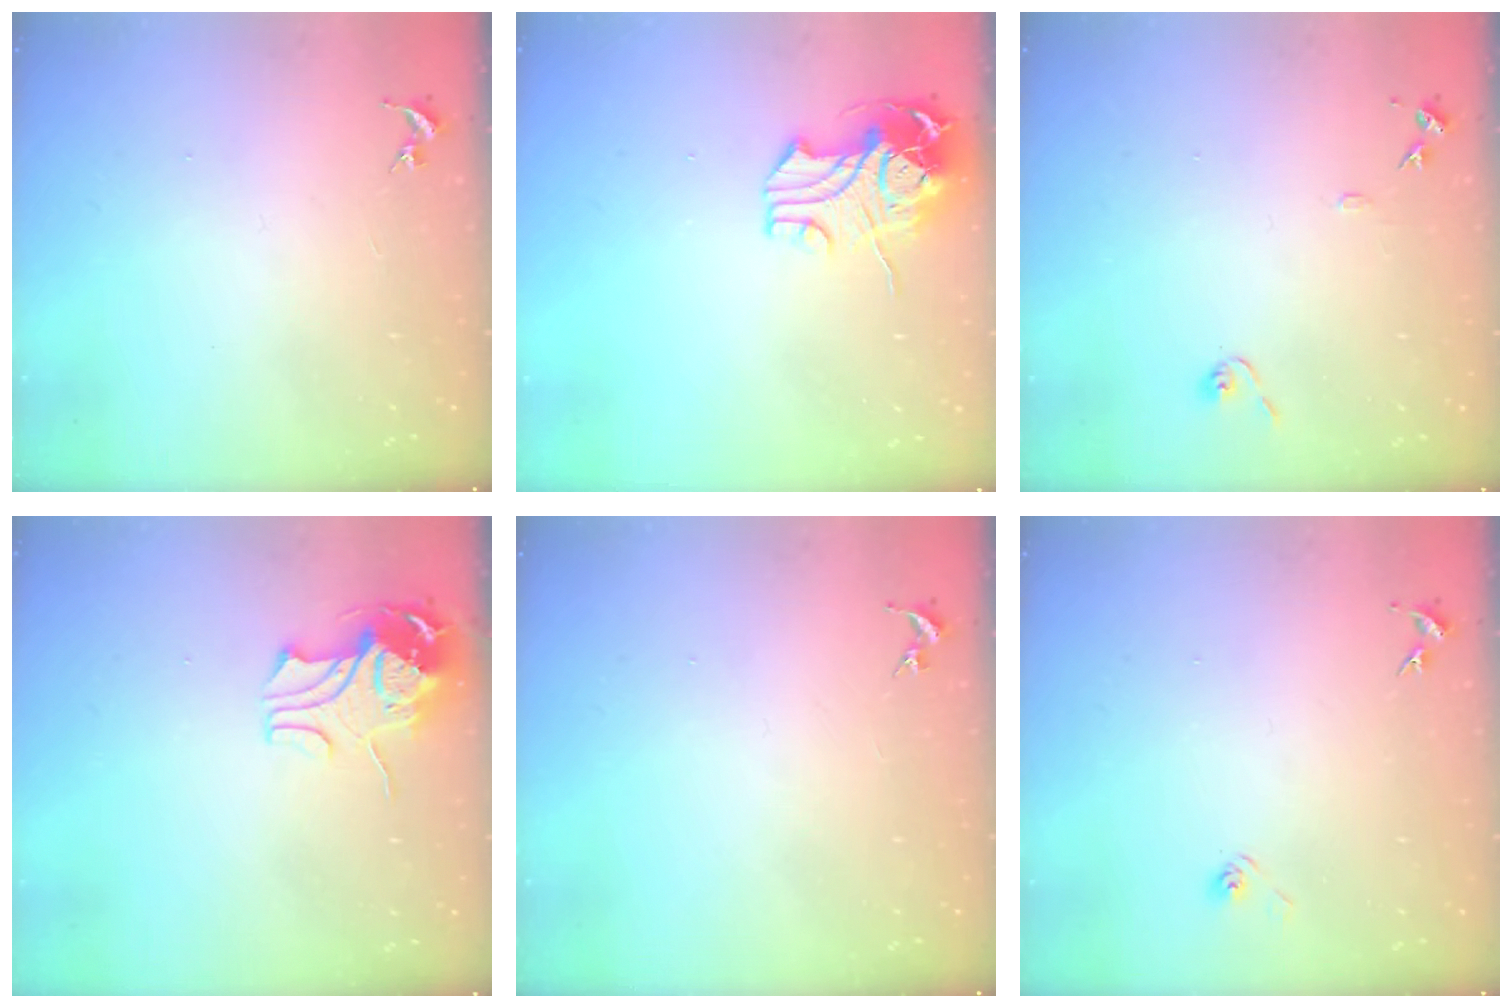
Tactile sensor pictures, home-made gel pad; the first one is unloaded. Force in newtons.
{"total": 11.8, "press": 11.7, "slide": 2.1}
{"total": 7.9, "press": 7.9, "slide": 0.8}
{"total": 9.8, "press": 9.7, "slide": 1.2}
{"total": 0.0}
{"total": 2.9, "press": 2.5, "slide": 1.5}